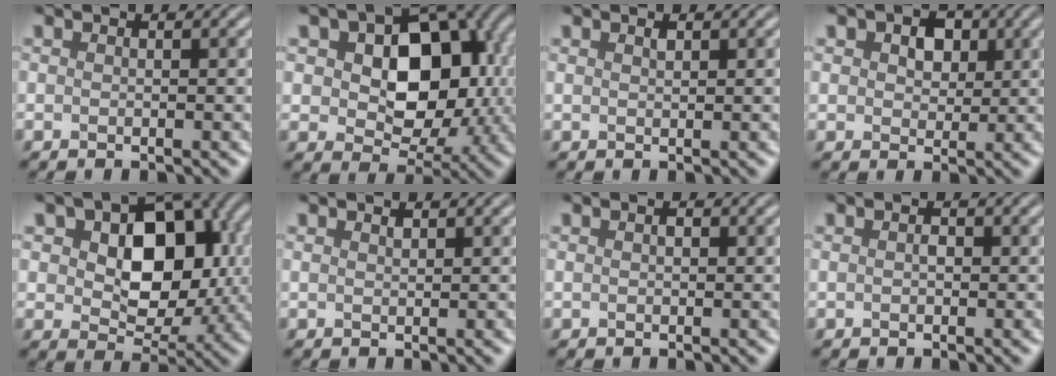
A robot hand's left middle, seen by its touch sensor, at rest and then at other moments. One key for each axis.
{"total": 10.2, "fx": 2.0, "fy": 6.7, "fz": 7.4, "tx": -0.123, "ty": 0.009, "tz": 0.053}
{"total": 0.5, "fx": 0.3, "fy": -0.3, "fz": -0.3, "tx": -0.009, "ty": 0.007, "tz": 0.018}
{"total": 2.5, "fx": 1.6, "fy": 1.8, "fz": 0.8, "tx": -0.030, "ty": 0.022, "tz": 0.027}
{"total": 9.3, "fx": 2.0, "fy": 6.1, "fz": 6.6, "tx": -0.120, "ty": 0.008, "tz": 0.055}
{"total": 0.6, "fx": 0.5, "fy": -0.2, "fz": -0.2, "tx": -0.006, "ty": 0.007, "tz": 0.017}
{"total": 0.7, "fx": 0.0, "fy": -0.5, "fz": -0.5, "tx": -0.007, "ty": 0.004, "tz": 0.013}
{"total": 1.0, "fx": -0.2, "fy": -0.7, "fz": -0.7, "tx": -0.011, "ty": 0.006, "tz": 0.016}